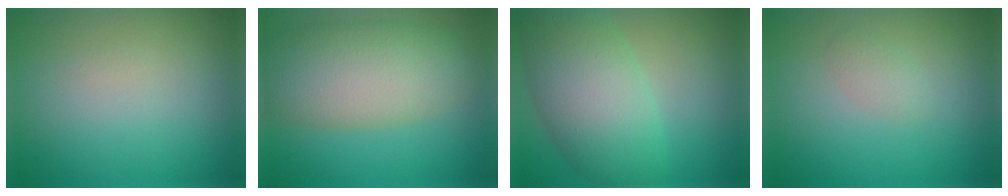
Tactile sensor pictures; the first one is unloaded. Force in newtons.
{"total": 7.9, "press": 7.8, "slide": 0.3}
{"total": 8.4, "press": 8.3, "slide": 0.1}
{"total": 1.1, "press": 1.1, "slide": 0.1}